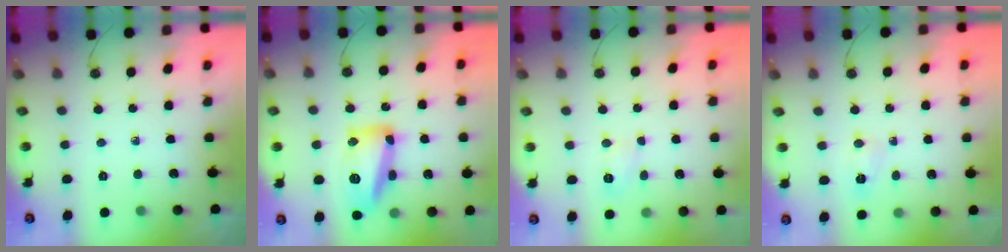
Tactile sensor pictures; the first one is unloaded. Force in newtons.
{"total": 14.6, "press": 14.5, "slide": 1.1}
{"total": 4.0, "press": 3.9, "slide": 0.6}
{"total": 3.5, "press": 3.2, "slide": 1.6}